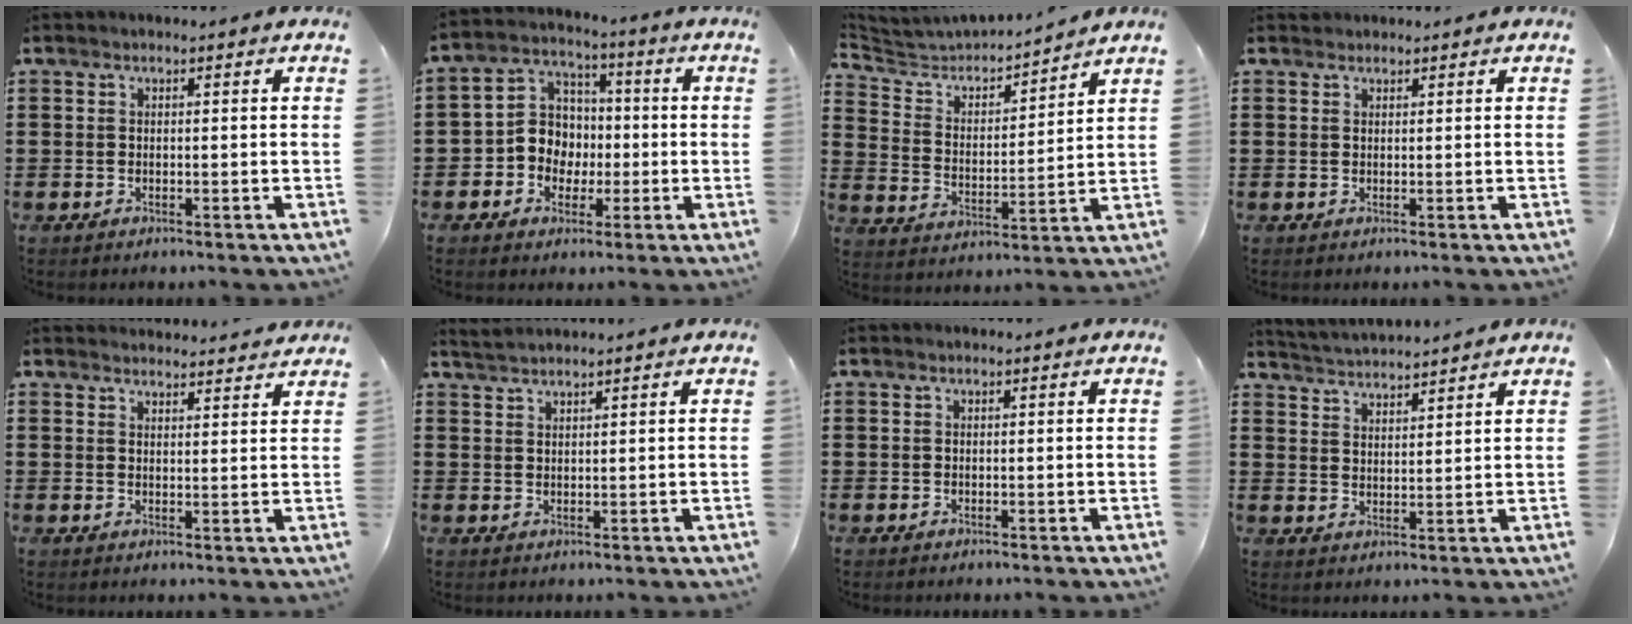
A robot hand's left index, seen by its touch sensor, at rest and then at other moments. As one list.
[{"total": 7.2, "force": [-1.1, 6.8, 2.2], "torque": [-0.076, 0.013, -0.025]}, {"total": 4.6, "force": [4.3, 1.2, 0.7], "torque": [-0.043, -0.031, 0.067]}, {"total": 0.8, "force": [0.7, 0.4, 0.0], "torque": [-0.002, 0.001, 0.015]}, {"total": 2.7, "force": [2.7, 0.1, 0.0], "torque": [0.000, -0.013, 0.050]}, {"total": 1.7, "force": [1.7, -0.3, 0.1], "torque": [-0.005, 0.002, 0.034]}, {"total": 0.0}, {"total": 3.1, "force": [3.1, -0.4, -0.3], "torque": [-0.007, -0.017, 0.054]}]